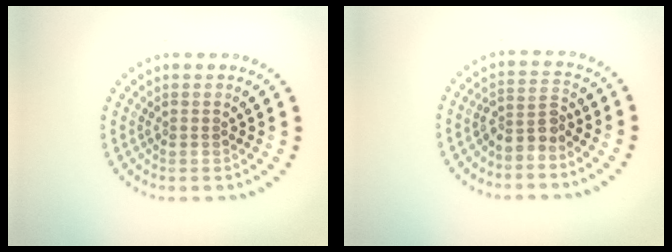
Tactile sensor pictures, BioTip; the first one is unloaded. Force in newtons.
{"total": 2.5, "press": 1.9, "slide": 1.7}